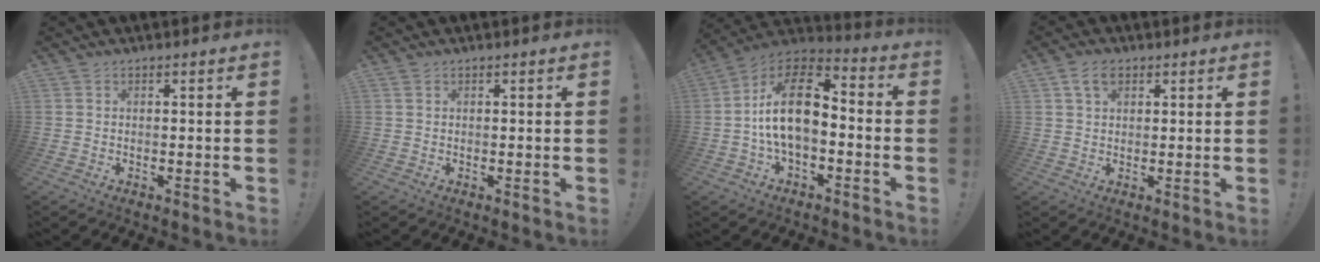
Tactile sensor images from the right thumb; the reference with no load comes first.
{"total": 0.6, "force": [0.4, 0.3, 0.4], "torque": [-0.015, 0.005, 0.008]}
{"total": 16.3, "force": [-0.4, 9.5, 13.2], "torque": [-0.230, 0.018, -0.002]}
{"total": 4.7, "force": [2.4, 2.9, 2.9], "torque": [-0.050, -0.001, 0.045]}